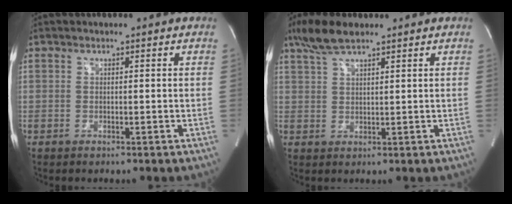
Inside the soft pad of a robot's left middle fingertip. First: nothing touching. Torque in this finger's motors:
{"motor_torque": [0.66, -0.41, 0.02, 0.02]}